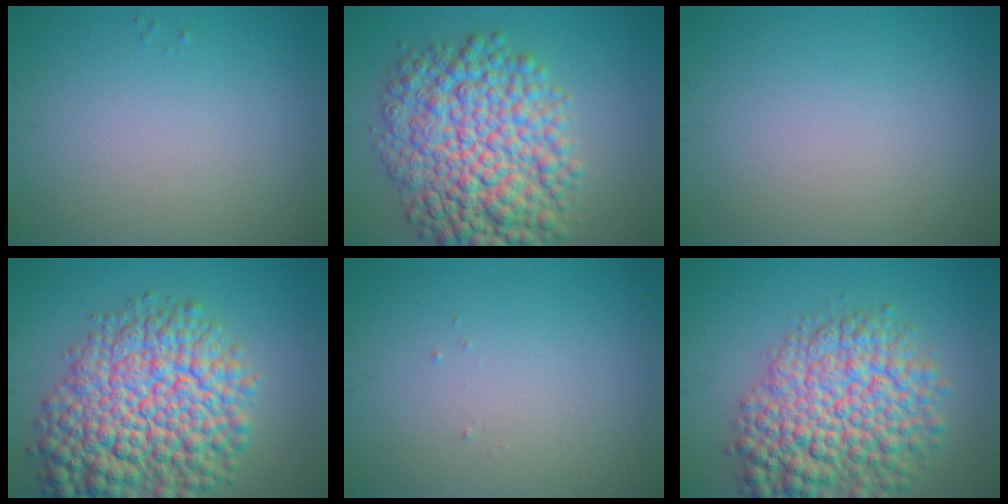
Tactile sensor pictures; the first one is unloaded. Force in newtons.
{"total": 10.8, "press": 10.8, "slide": 0.1}
{"total": 0.0}
{"total": 12.7, "press": 12.7, "slide": 0.5}
{"total": 0.0}
{"total": 10.0, "press": 10.0, "slide": 0.4}